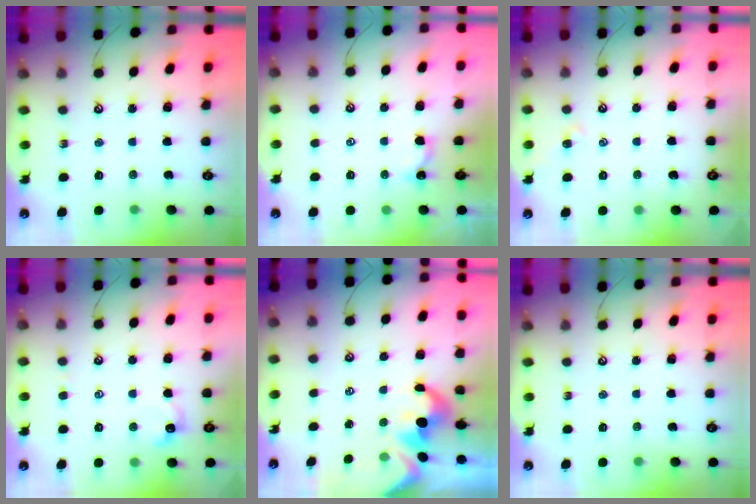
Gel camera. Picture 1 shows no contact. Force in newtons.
{"total": 2.0, "press": 2.0, "slide": 0.2}
{"total": 0.0}
{"total": 2.4, "press": 2.4, "slide": 0.4}
{"total": 1.8, "press": 1.5, "slide": 1.0}
{"total": 0.0}